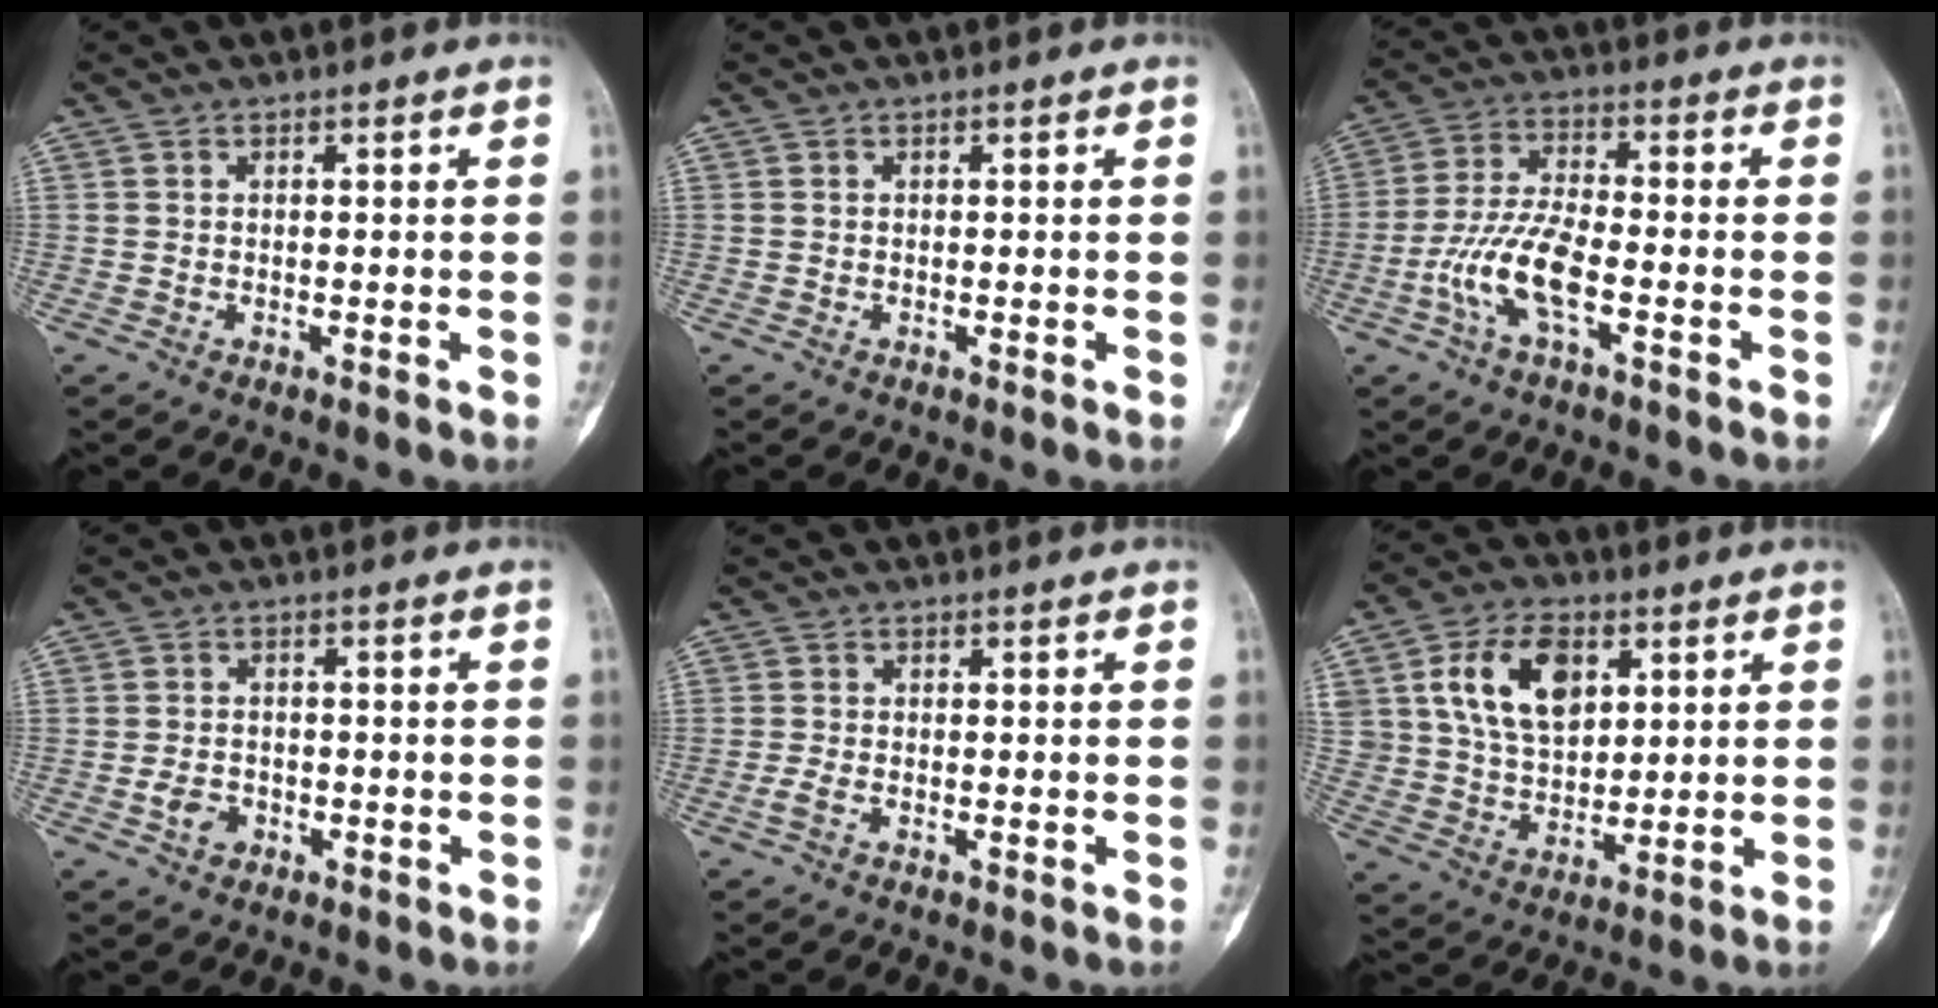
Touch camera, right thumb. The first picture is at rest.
{"total": 0.0}
{"total": 9.7, "force": [-3.5, 3.4, 8.4], "torque": [-0.183, 0.027, -0.070]}
{"total": 3.2, "force": [-1.3, 2.5, 1.7], "torque": [-0.023, 0.010, -0.021]}
{"total": 1.5, "force": [-0.7, 0.5, 1.2], "torque": [-0.034, -0.003, -0.018]}
{"total": 13.3, "force": [4.7, 8.7, 8.9], "torque": [-0.132, -0.011, 0.090]}